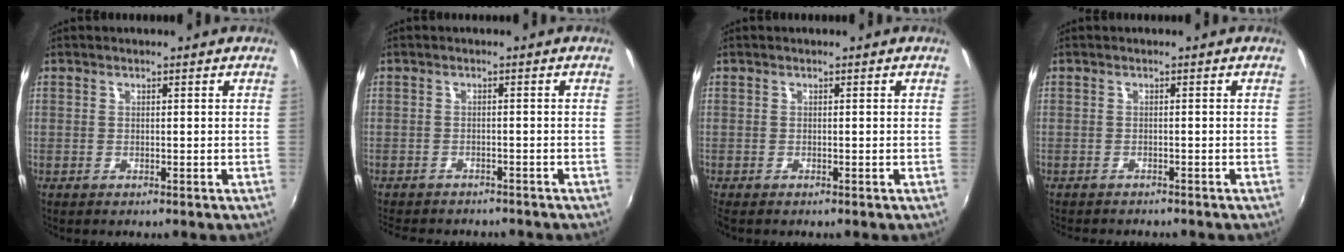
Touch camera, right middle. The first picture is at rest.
{"total": 7.3, "force": [-6.5, 2.2, 2.5], "torque": [-0.063, -0.020, -0.098]}
{"total": 0.8, "force": [-0.6, 0.3, 0.4], "torque": [-0.010, -0.005, -0.012]}
{"total": 2.8, "force": [-2.7, 0.6, 0.8], "torque": [-0.023, -0.015, -0.043]}